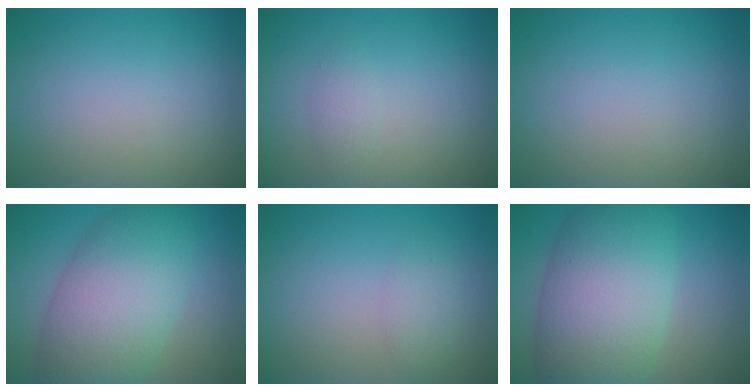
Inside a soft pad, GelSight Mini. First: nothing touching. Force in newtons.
{"total": 1.1, "press": 1.1, "slide": 0.0}
{"total": 0.0}
{"total": 9.4, "press": 9.4, "slide": 0.4}
{"total": 1.5, "press": 1.5, "slide": 0.1}
{"total": 11.4, "press": 11.4, "slide": 0.5}